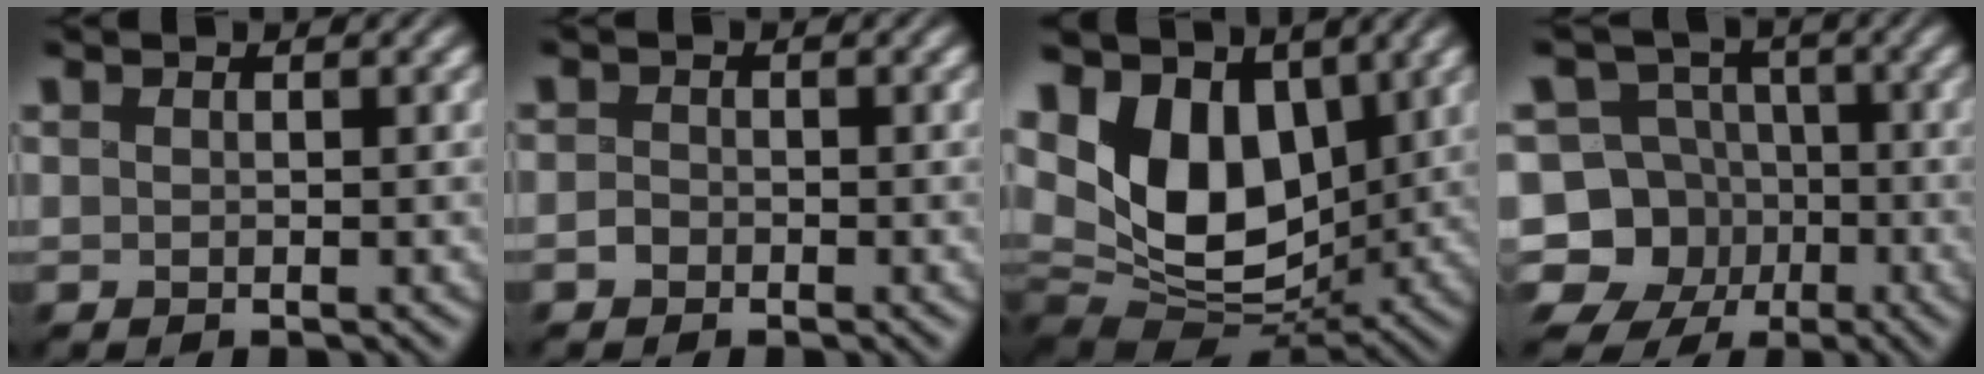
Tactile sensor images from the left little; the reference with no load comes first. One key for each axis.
{"total": 1.2, "fx": -0.9, "fy": 0.8, "fz": 0.2, "tx": 0.004, "ty": -0.001, "tz": -0.025}
{"total": 10.3, "fx": 2.6, "fy": 6.9, "fz": 7.2, "tx": -0.145, "ty": 0.004, "tz": 0.029}
{"total": 11.2, "fx": -4.9, "fy": 9.4, "fz": 3.4, "tx": -0.060, "ty": -0.005, "tz": -0.109}